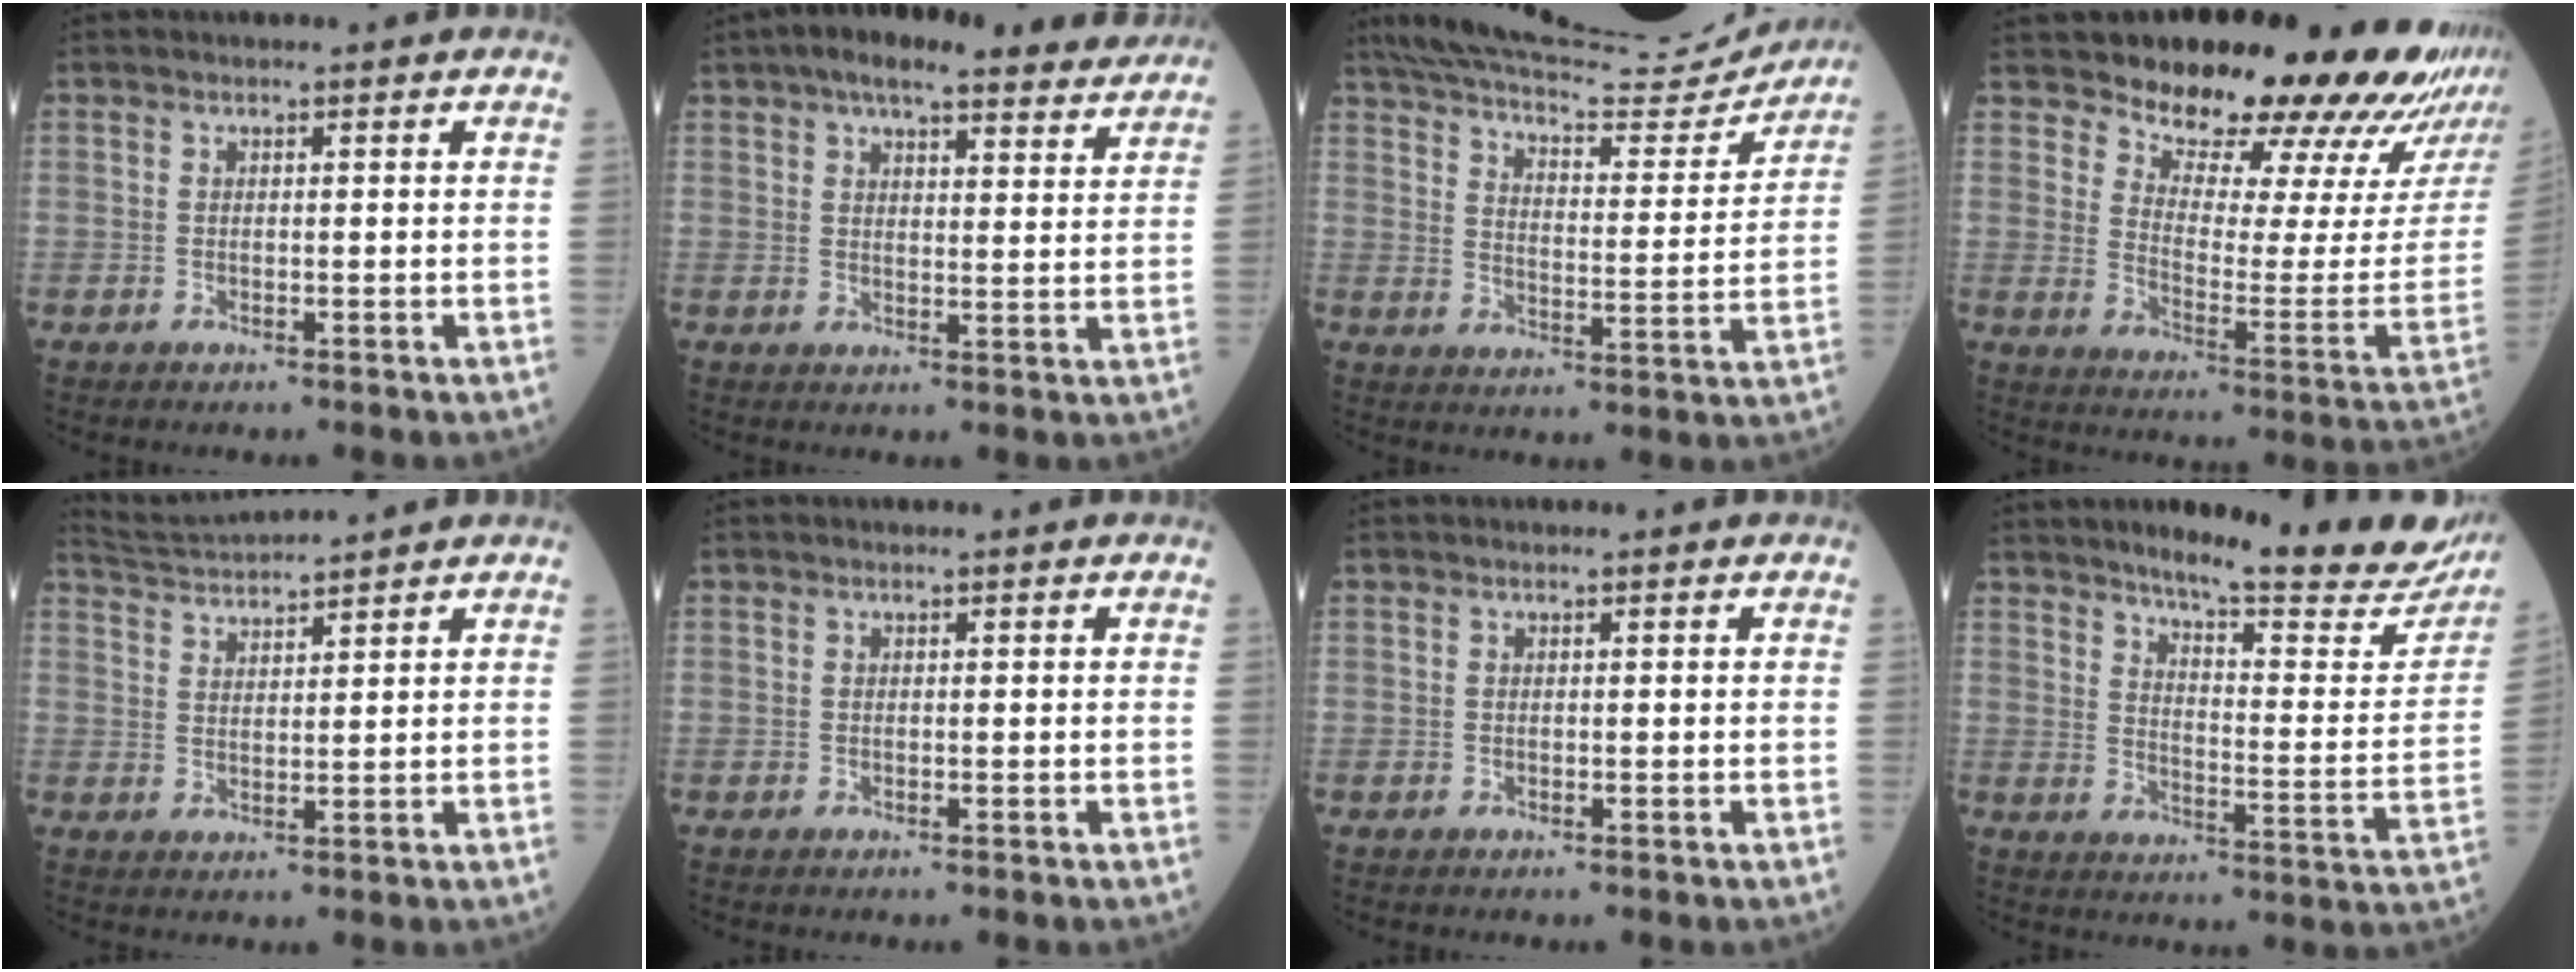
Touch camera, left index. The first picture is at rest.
{"total": 14.5, "force": [12.0, 3.5, 7.4], "torque": [-0.099, 0.028, 0.152]}
{"total": 21.3, "force": [19.9, 2.8, 7.1], "torque": [-0.120, -0.019, 0.273]}
{"total": 23.3, "force": [20.2, 3.5, 10.9], "torque": [-0.159, -0.082, 0.255]}
{"total": 6.9, "force": [6.6, -1.2, 1.4], "torque": [-0.039, 0.020, 0.122]}
{"total": 0.0}
{"total": 0.0}
{"total": 23.1, "force": [20.2, 2.0, 10.9], "torque": [-0.152, -0.083, 0.249]}